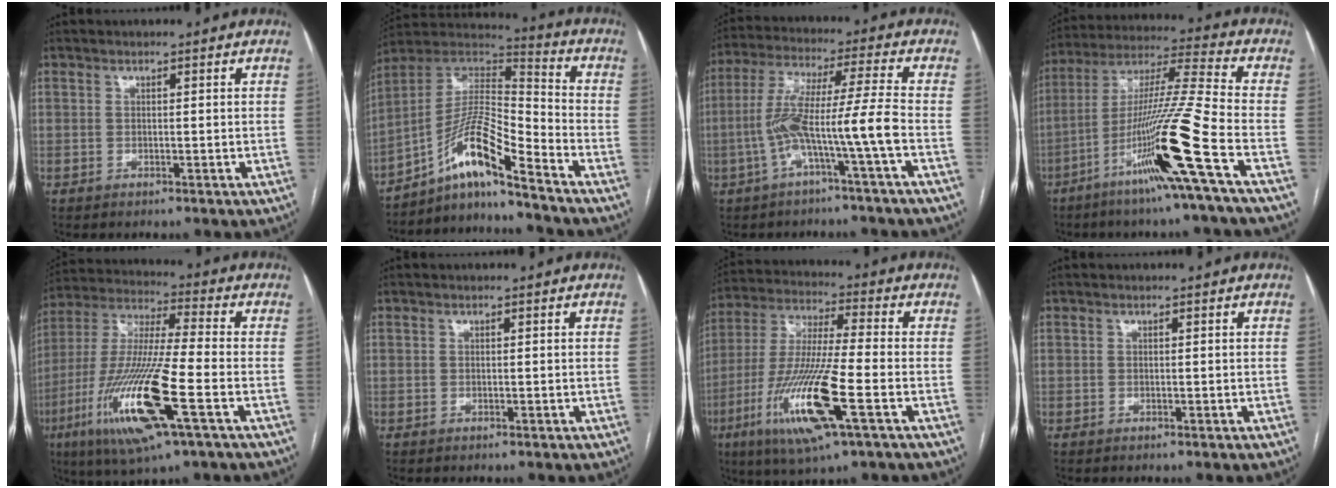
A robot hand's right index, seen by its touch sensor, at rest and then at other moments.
{"total": 12.1, "force": [-8.2, 0.7, 8.8], "torque": [-0.170, 0.023, -0.149]}
{"total": 10.5, "force": [-3.6, -1.3, 9.8], "torque": [-0.204, 0.023, -0.069]}
{"total": 18.2, "force": [-8.0, -2.3, 16.2], "torque": [-0.320, -0.024, -0.152]}
{"total": 19.4, "force": [-7.2, 1.4, 17.9], "torque": [-0.392, -0.029, -0.134]}
{"total": 0.0}
{"total": 16.8, "force": [-6.2, 1.0, 15.6], "torque": [-0.328, -0.023, -0.115]}
{"total": 0.0}